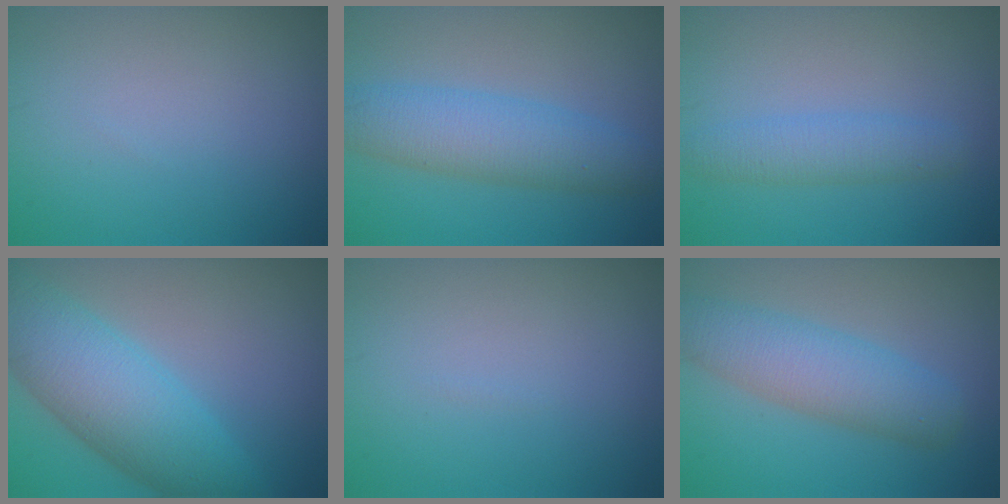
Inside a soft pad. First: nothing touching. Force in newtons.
{"total": 5.4, "press": 5.4, "slide": 0.1}
{"total": 2.7, "press": 2.7, "slide": 0.2}
{"total": 8.2, "press": 8.2, "slide": 0.1}
{"total": 0.0}
{"total": 5.3, "press": 5.3, "slide": 0.2}